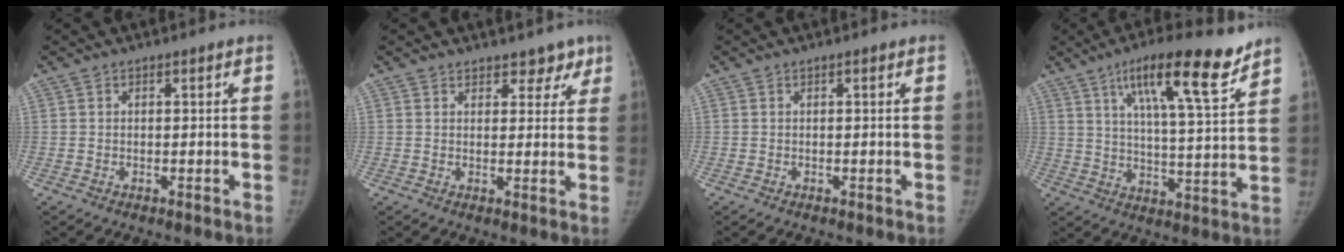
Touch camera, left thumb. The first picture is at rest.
{"total": 5.1, "force": [3.9, 3.0, 1.2], "torque": [0.024, -0.018, 0.046]}
{"total": 0.6, "force": [0.3, 0.3, 0.4], "torque": [-0.006, 0.000, 0.002]}
{"total": 16.8, "force": [10.7, 3.7, 12.5], "torque": [-0.177, -0.046, 0.171]}